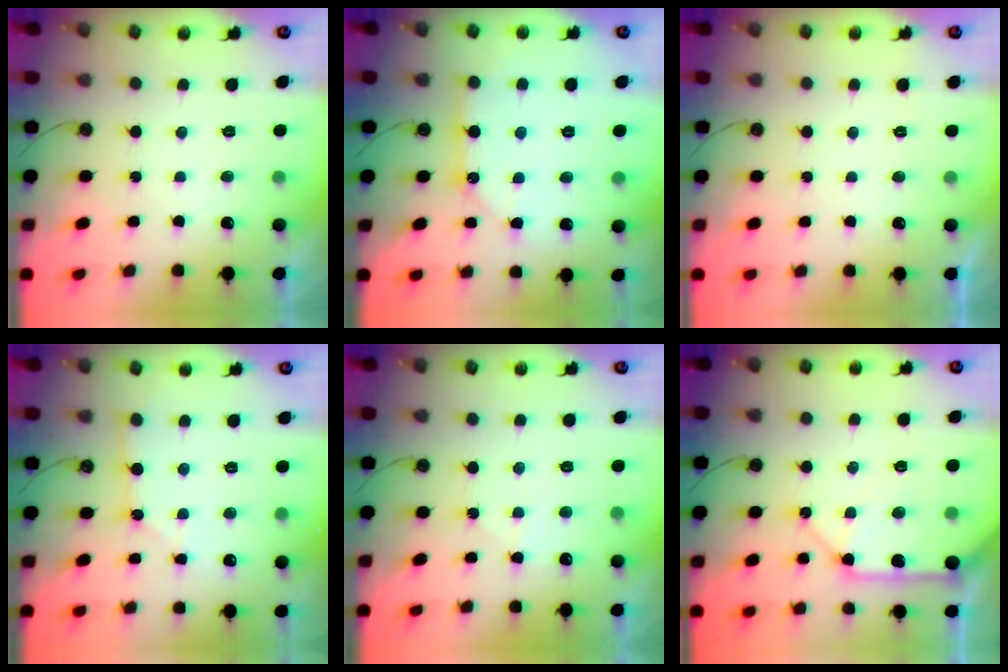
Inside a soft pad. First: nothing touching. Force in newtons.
{"total": 10.3, "press": 10.2, "slide": 1.1}
{"total": 0.0}
{"total": 2.3, "press": 2.2, "slide": 0.3}
{"total": 5.7, "press": 5.7, "slide": 0.6}
{"total": 11.6, "press": 11.4, "slide": 1.9}